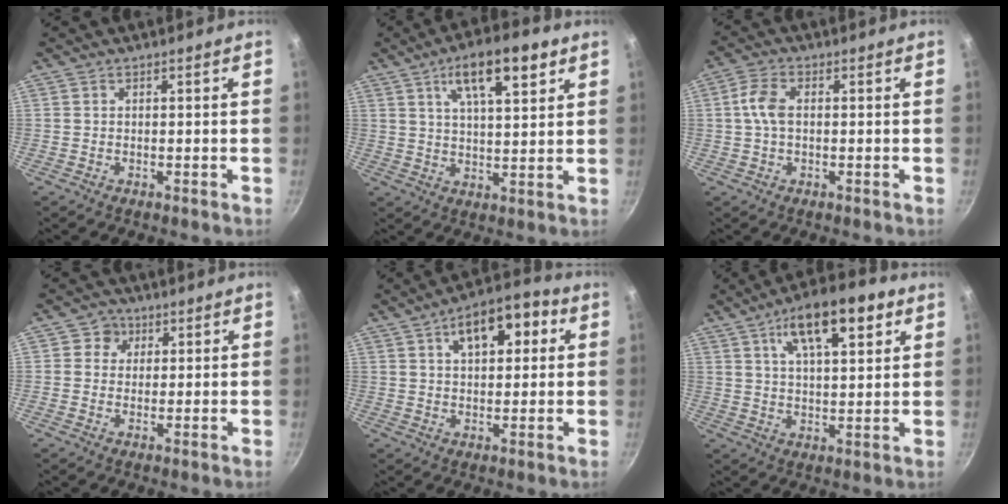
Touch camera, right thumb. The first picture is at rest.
{"total": 12.4, "force": [6.1, 4.4, 9.9], "torque": [-0.143, -0.013, 0.098]}
{"total": 5.1, "force": [0.4, 3.0, 4.1], "torque": [-0.088, 0.012, 0.003]}
{"total": 3.6, "force": [1.3, 3.3, 0.5], "torque": [0.022, 0.000, 0.010]}
{"total": 12.2, "force": [4.1, 6.5, 9.5], "torque": [-0.110, 0.014, 0.054]}
{"total": 14.9, "force": [6.8, 5.9, 11.9], "torque": [-0.168, -0.008, 0.105]}